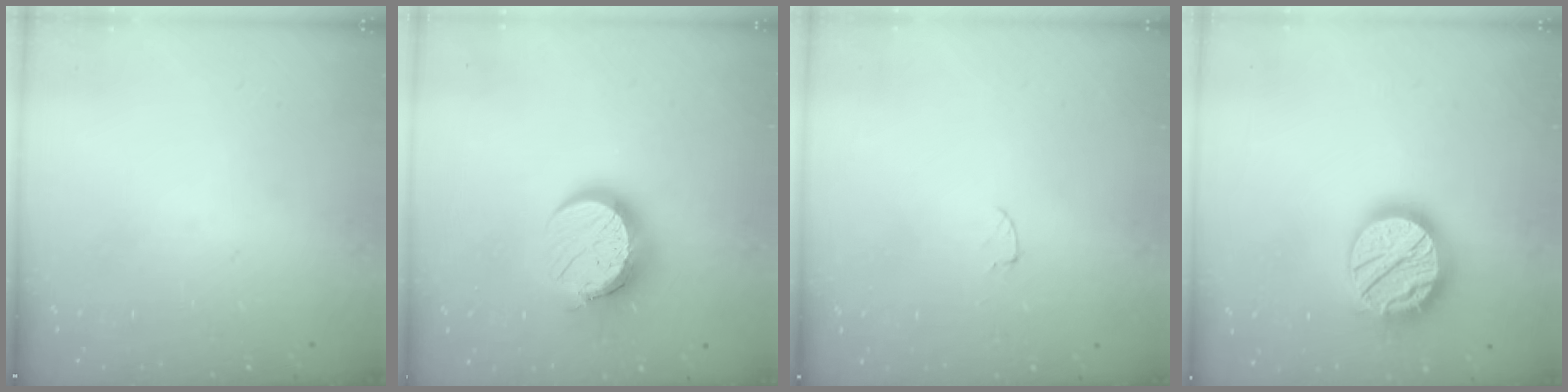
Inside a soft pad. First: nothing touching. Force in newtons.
{"total": 12.4, "press": 12.4, "slide": 1.0}
{"total": 2.5, "press": 2.5, "slide": 0.2}
{"total": 18.7, "press": 18.7, "slide": 1.4}